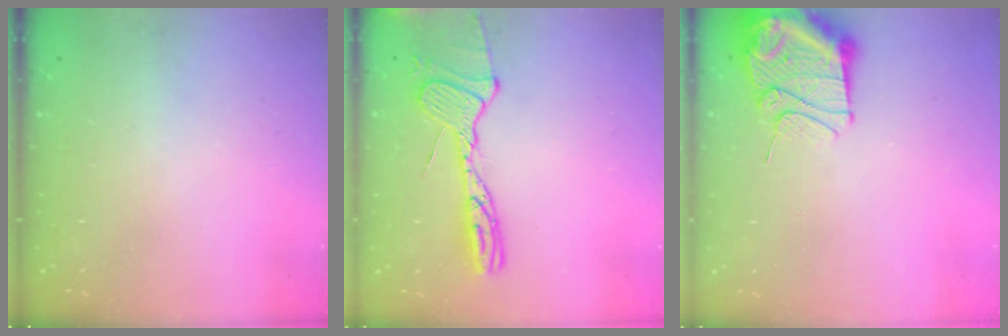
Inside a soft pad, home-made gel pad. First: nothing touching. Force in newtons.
{"total": 15.7, "press": 15.6, "slide": 1.4}
{"total": 13.1, "press": 13.1, "slide": 1.5}